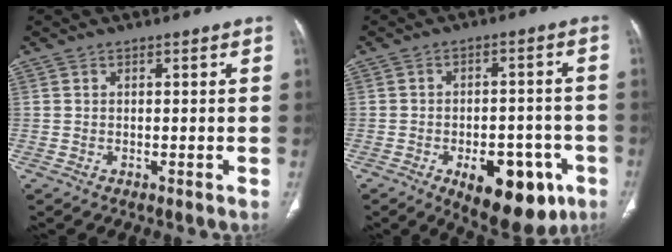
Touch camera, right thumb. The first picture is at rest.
{"total": 15.0, "force": [-6.7, 7.8, 10.9], "torque": [-0.113, 0.025, -0.079]}